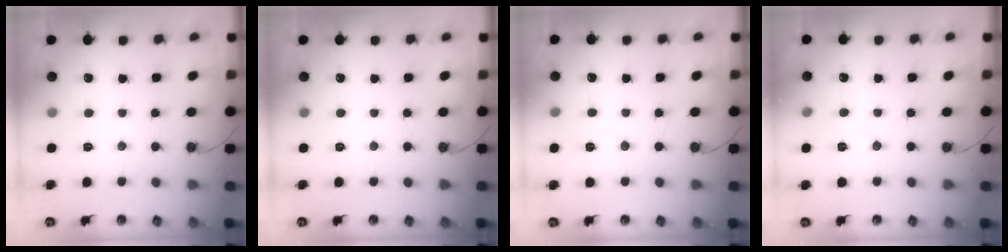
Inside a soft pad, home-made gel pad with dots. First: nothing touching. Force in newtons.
{"total": 0.0}
{"total": 4.8, "press": 3.2, "slide": 3.7}
{"total": 5.5, "press": 4.5, "slide": 3.3}